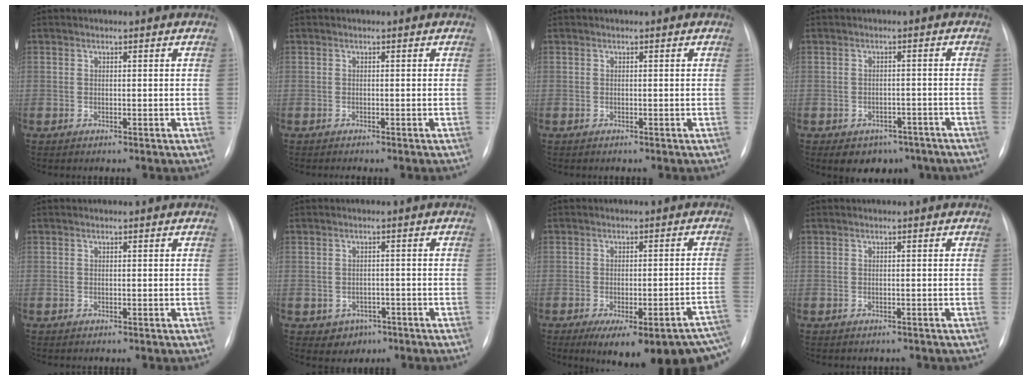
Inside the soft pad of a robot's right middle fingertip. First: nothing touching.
{"total": 1.3, "force": [-1.1, 0.2, 0.7], "torque": [-0.010, -0.004, -0.009]}
{"total": 0.0}
{"total": 6.5, "force": [-4.6, 4.2, 1.9], "torque": [-0.016, 0.015, -0.052]}
{"total": 0.0}
{"total": 3.3, "force": [-1.5, 2.8, 0.7], "torque": [-0.008, 0.009, -0.008]}
{"total": 19.7, "force": [-14.4, 4.0, 12.8], "torque": [-0.099, 0.000, -0.168]}
{"total": 1.1, "force": [-0.9, 0.5, 0.1], "torque": [-0.006, -0.001, -0.010]}